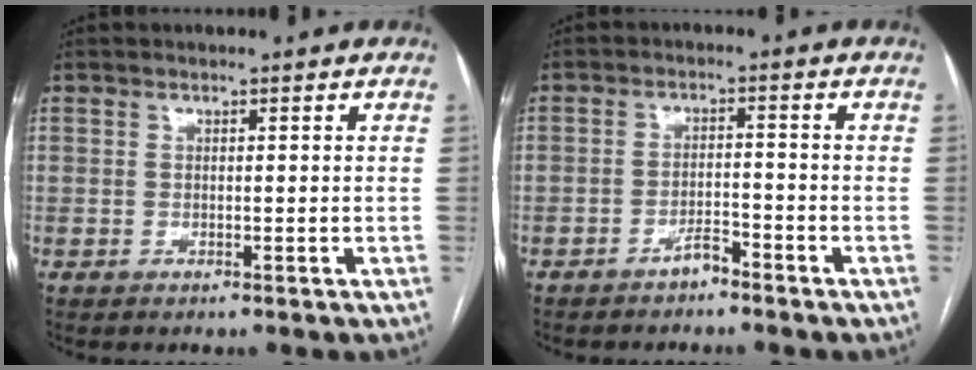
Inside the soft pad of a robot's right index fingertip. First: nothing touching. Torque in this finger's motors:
{"motor_torque": [0.20, -0.21, 0.11, 0.02]}